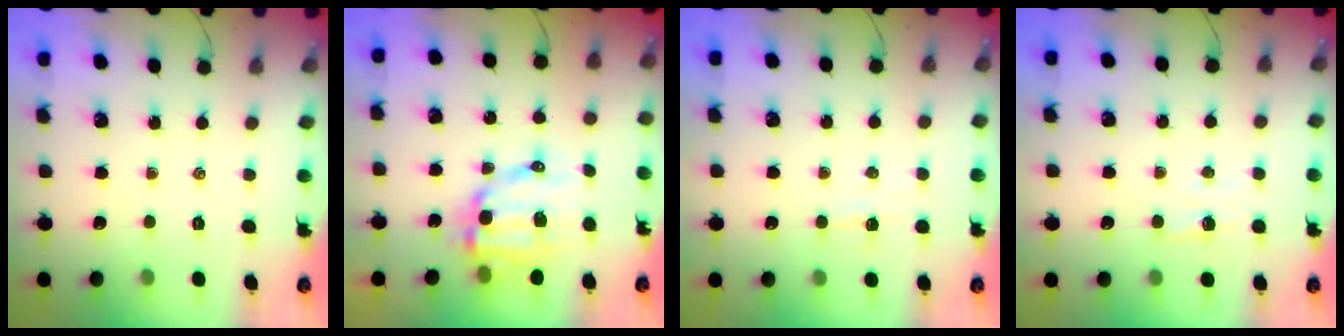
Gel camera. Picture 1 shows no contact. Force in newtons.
{"total": 10.5, "press": 10.3, "slide": 2.2}
{"total": 3.6, "press": 3.5, "slide": 0.9}
{"total": 3.3, "press": 3.1, "slide": 1.2}